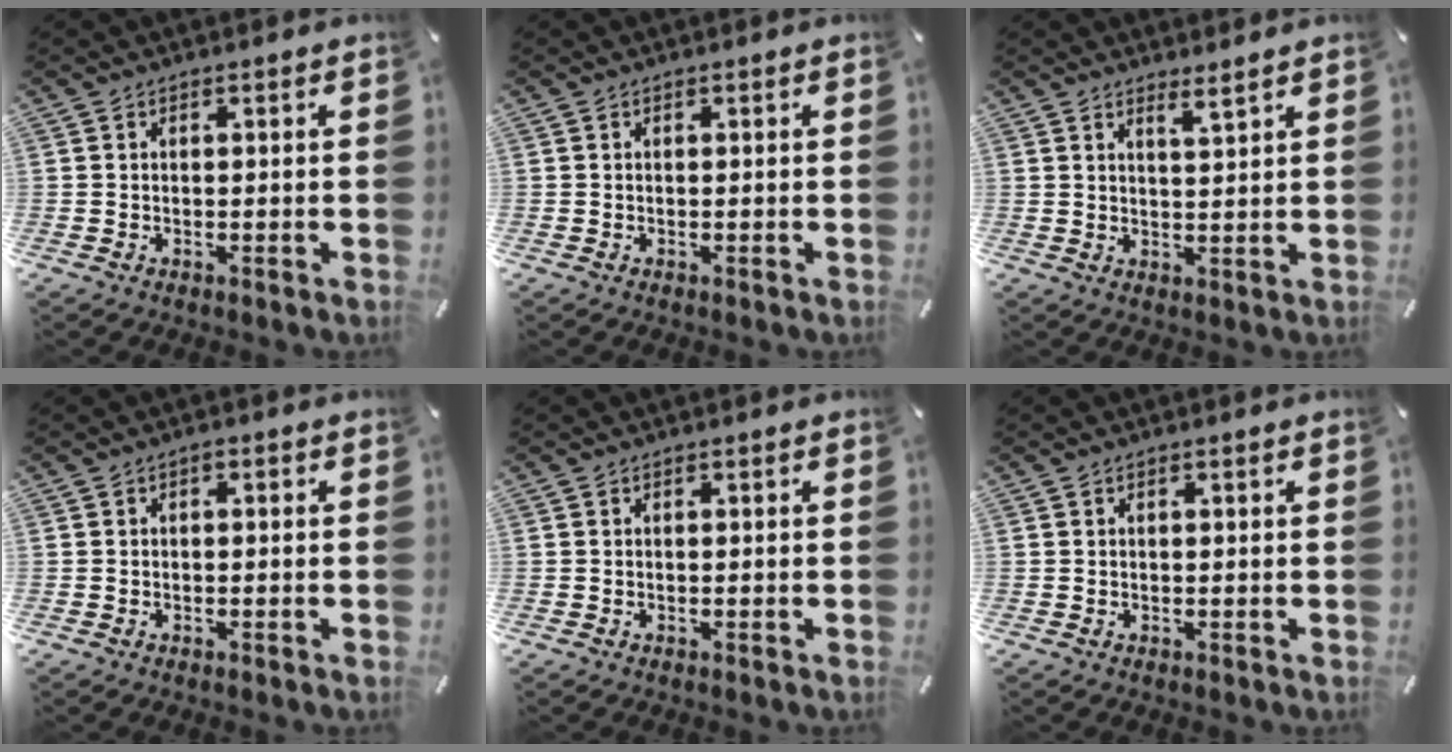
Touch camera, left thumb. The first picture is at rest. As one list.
[{"total": 0.0}, {"total": 2.9, "force": [2.7, -0.3, 1.0], "torque": [-0.025, -0.013, 0.048]}, {"total": 0.7, "force": [-0.3, 0.5, 0.4], "torque": [-0.008, 0.004, -0.007]}, {"total": 0.0}, {"total": 0.0}]